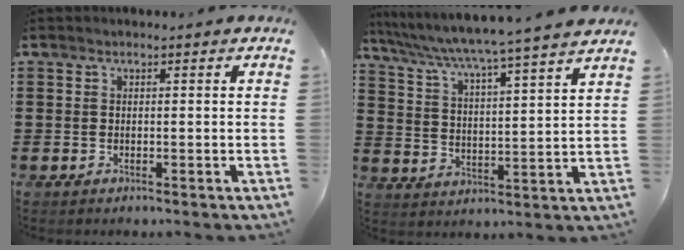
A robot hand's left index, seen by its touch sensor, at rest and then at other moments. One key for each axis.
{"total": 4.5, "fx": 4.0, "fy": -1.2, "fz": 1.8, "tx": -0.056, "ty": -0.041, "tz": 0.057}